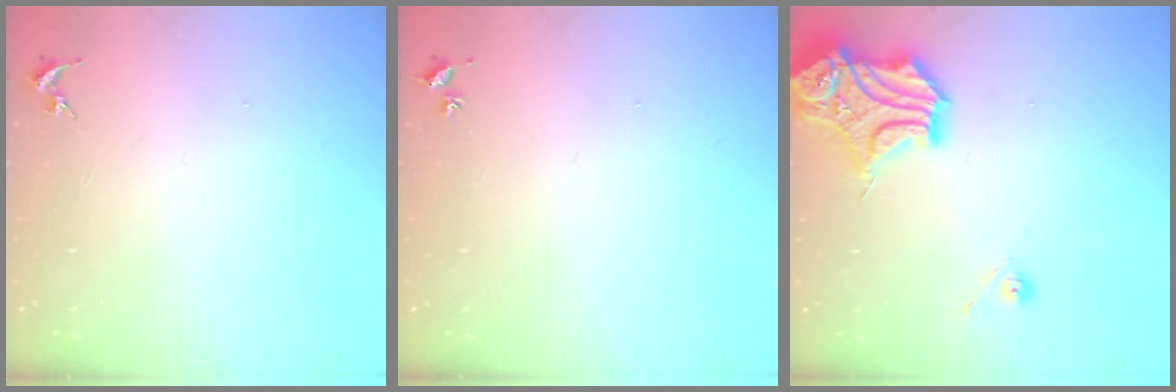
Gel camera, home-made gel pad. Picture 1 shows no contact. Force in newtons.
{"total": 2.1, "press": 2.1, "slide": 0.2}
{"total": 17.7, "press": 17.5, "slide": 2.7}